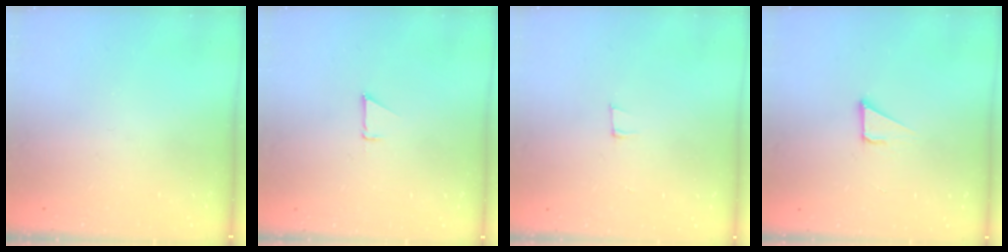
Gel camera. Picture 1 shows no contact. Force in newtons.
{"total": 0.9, "press": 0.9, "slide": 0.1}
{"total": 5.6, "press": 4.5, "slide": 3.3}
{"total": 3.2, "press": 3.2, "slide": 0.2}